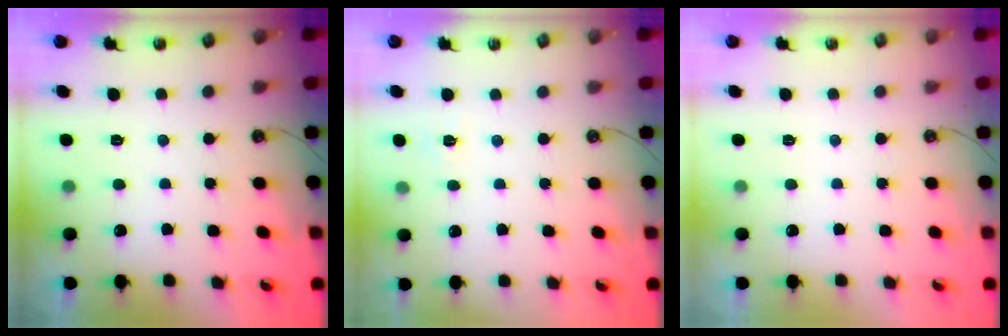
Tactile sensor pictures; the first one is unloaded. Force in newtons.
{"total": 2.3, "press": 2.3, "slide": 0.3}
{"total": 0.0}